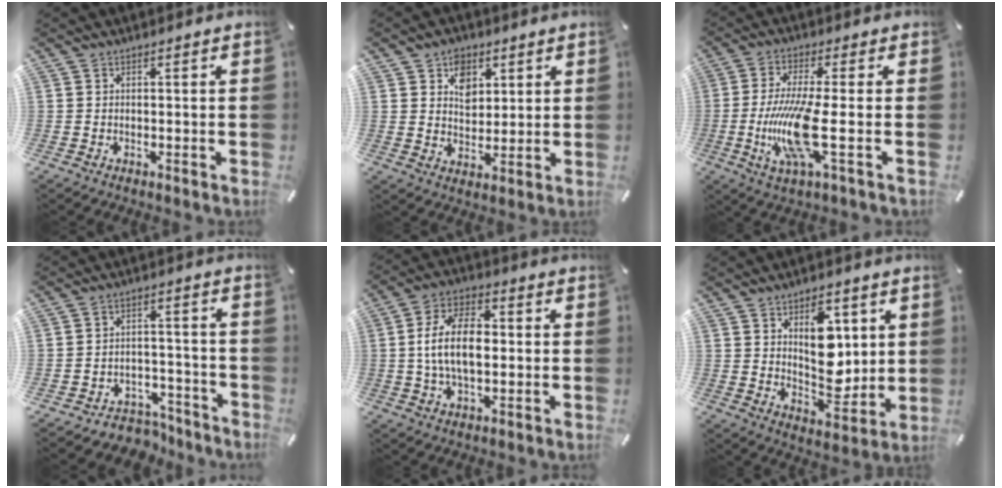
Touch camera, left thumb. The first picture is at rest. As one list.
[{"total": 6.6, "force": [3.0, 5.2, 2.7], "torque": [-0.037, -0.006, 0.051]}, {"total": 14.5, "force": [-2.3, 3.2, 14.0], "torque": [-0.299, -0.028, -0.045]}, {"total": 5.7, "force": [-4.3, 3.6, 1.3], "torque": [-0.013, 0.028, -0.079]}, {"total": 11.6, "force": [-0.2, 6.6, 9.6], "torque": [-0.196, 0.008, -0.007]}, {"total": 12.1, "force": [3.0, 7.7, 8.8], "torque": [-0.117, -0.010, 0.051]}]